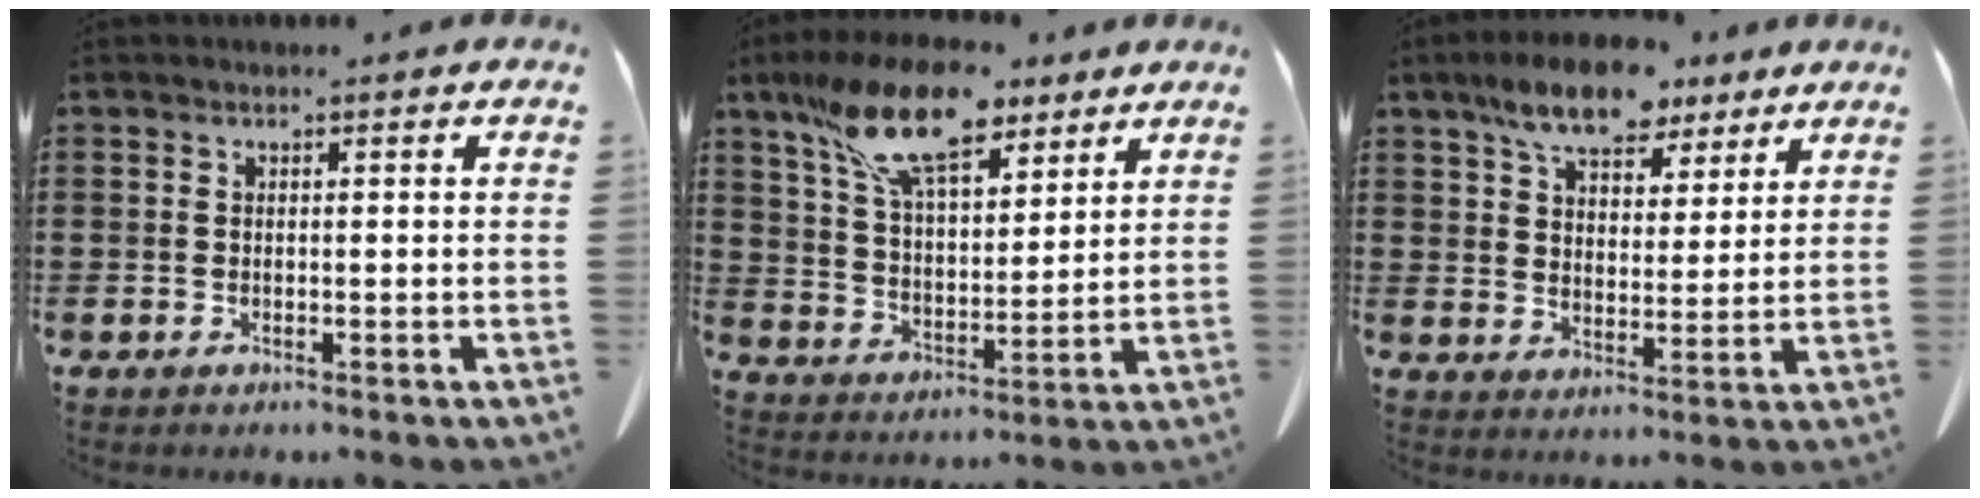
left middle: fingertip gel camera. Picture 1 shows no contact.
{"total": 14.6, "force": [9.8, 5.5, 9.3], "torque": [-0.196, -0.016, 0.179]}
{"total": 9.4, "force": [7.3, 3.6, 4.7], "torque": [-0.101, -0.013, 0.133]}